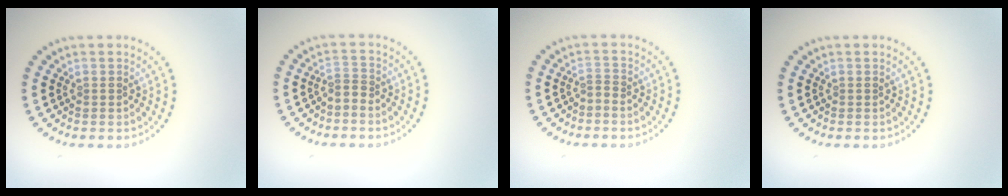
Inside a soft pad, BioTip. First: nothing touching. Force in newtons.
{"total": 1.2, "press": 0.7, "slide": 1.0}
{"total": 0.6, "press": 0.1, "slide": 0.6}
{"total": 0.0}